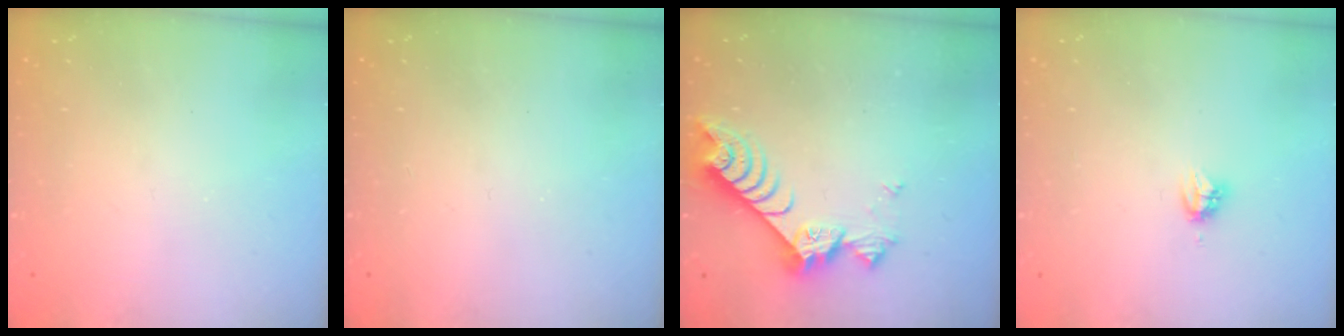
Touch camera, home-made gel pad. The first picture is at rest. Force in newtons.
{"total": 0.0}
{"total": 7.9, "press": 7.9, "slide": 0.7}
{"total": 3.2, "press": 3.2, "slide": 0.4}